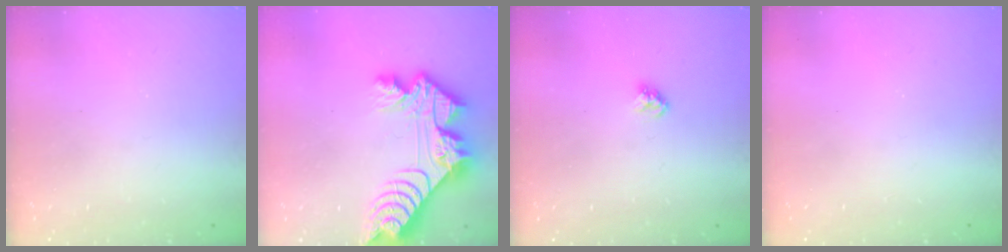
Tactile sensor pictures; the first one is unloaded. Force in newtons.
{"total": 14.9, "press": 14.8, "slide": 1.5}
{"total": 3.2, "press": 3.1, "slide": 0.3}
{"total": 0.0}